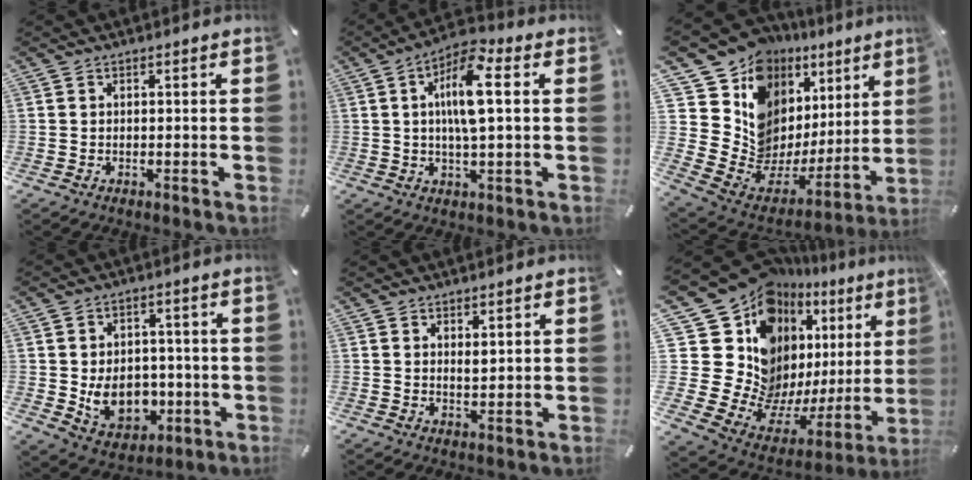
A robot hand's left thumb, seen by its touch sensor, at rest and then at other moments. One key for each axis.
{"total": 11.1, "fx": 1.9, "fy": 3.3, "fz": 10.4, "tx": -0.199, "ty": 0.000, "tz": 0.029}
{"total": 10.9, "fx": 6.6, "fy": 7.6, "fz": 4.1, "tx": -0.073, "ty": -0.103, "tz": 0.124}
{"total": 10.9, "fx": -1.2, "fy": 9.1, "fz": 5.9, "tx": -0.086, "ty": 0.004, "tz": -0.014}
{"total": 2.0, "fx": 1.2, "fy": 1.1, "fz": 1.2, "tx": -0.017, "ty": -0.005, "tz": 0.021}
{"total": 22.1, "fx": 10.8, "fy": 15.0, "fz": 12.1, "tx": -0.131, "ty": -0.176, "tz": 0.239}